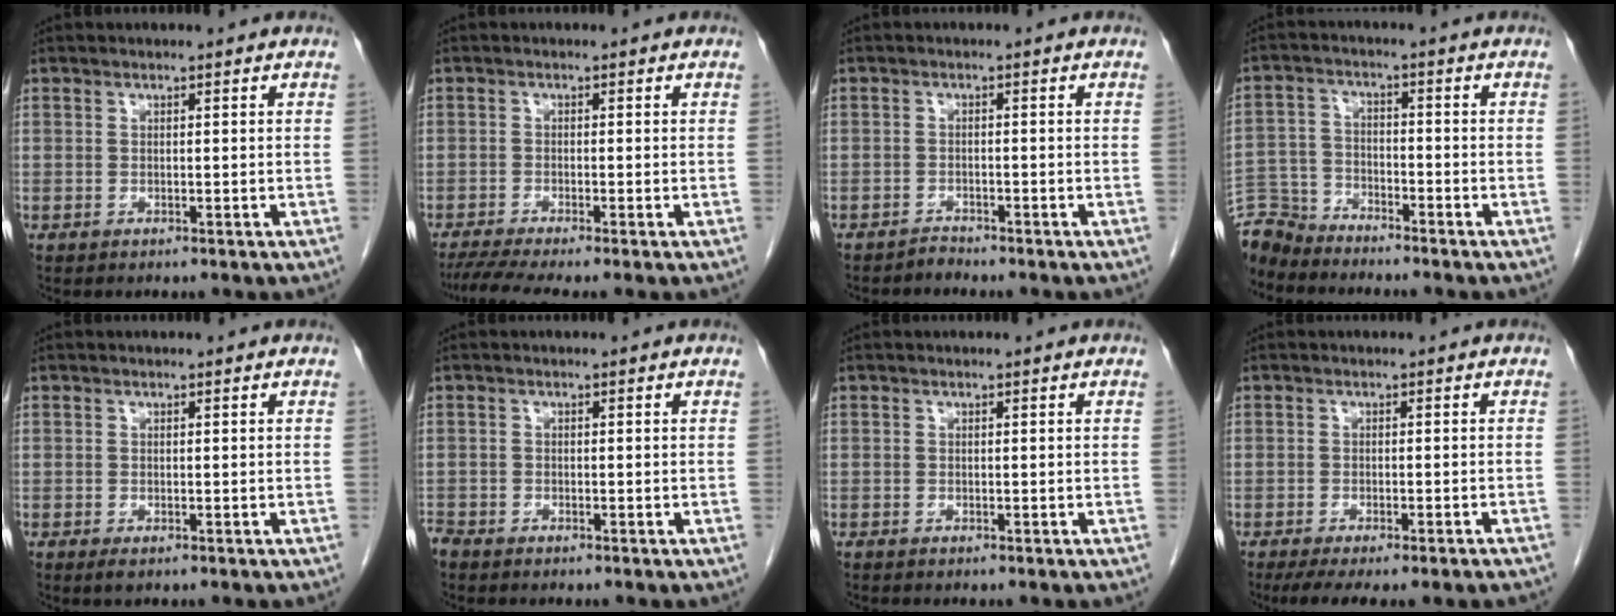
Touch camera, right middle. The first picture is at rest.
{"total": 5.6, "force": [-4.3, -0.4, 3.5], "torque": [-0.059, -0.013, -0.074]}
{"total": 1.2, "force": [-1.1, 0.0, -0.3], "torque": [0.011, -0.004, -0.020]}
{"total": 7.1, "force": [-6.9, 1.5, -0.1], "torque": [-0.004, -0.002, -0.139]}
{"total": 1.0, "force": [-0.6, 0.3, 0.7], "torque": [-0.011, -0.002, -0.005]}
{"total": 1.6, "force": [-1.5, 0.4, 0.2], "torque": [-0.008, -0.003, -0.029]}
{"total": 0.0}
{"total": 10.3, "force": [-8.5, 1.3, 5.6], "torque": [-0.068, -0.008, -0.112]}